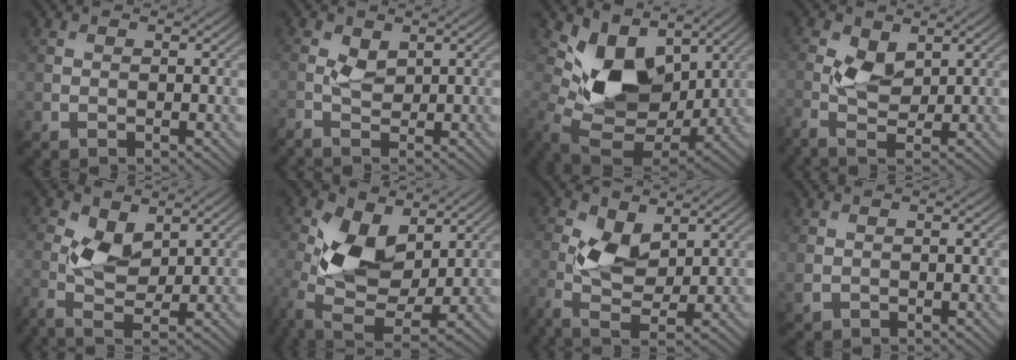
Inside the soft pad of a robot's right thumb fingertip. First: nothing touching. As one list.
[{"total": 1.8, "force": [0.0, 0.9, 1.6], "torque": [-0.042, 0.004, -0.006]}, {"total": 10.9, "force": [2.9, 7.6, 7.2], "torque": [-0.158, -0.023, 0.053]}, {"total": 3.4, "force": [0.3, 1.6, 3.0], "torque": [-0.081, 0.004, 0.000]}, {"total": 4.6, "force": [0.3, 2.3, 4.0], "torque": [-0.110, 0.002, 0.002]}, {"total": 11.6, "force": [1.8, 6.7, 9.3], "torque": [-0.218, 0.002, 0.027]}, {"total": 6.8, "force": [0.5, 3.5, 5.8], "torque": [-0.146, 0.005, 0.003]}, {"total": 1.3, "force": [-0.1, 1.1, 0.7], "torque": [-0.022, -0.006, 0.000]}]